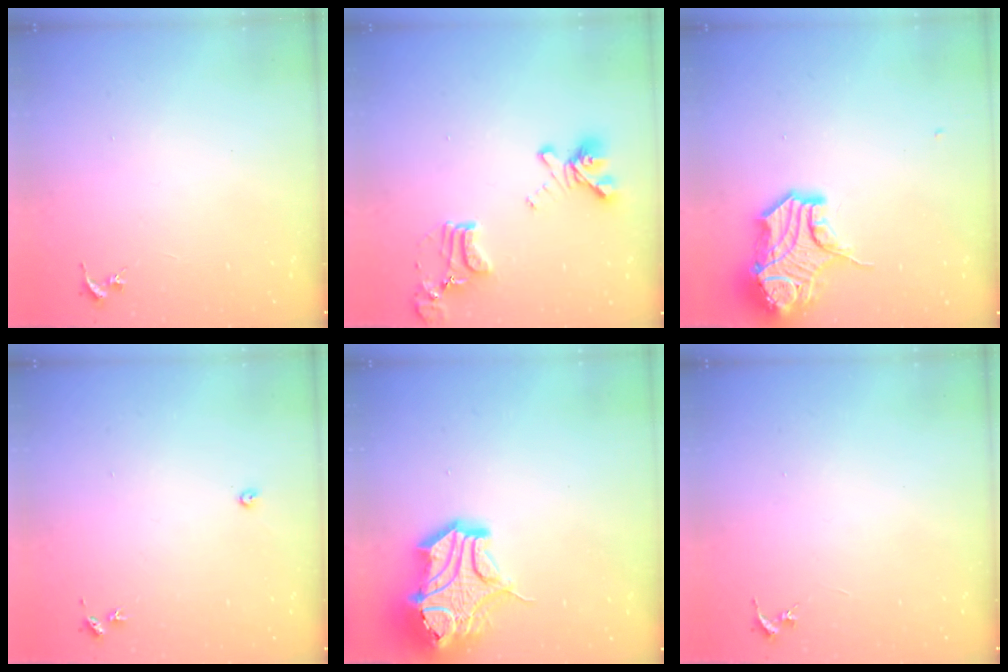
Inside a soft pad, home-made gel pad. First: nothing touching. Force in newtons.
{"total": 16.9, "press": 16.8, "slide": 1.2}
{"total": 15.8, "press": 15.6, "slide": 2.2}
{"total": 2.2, "press": 2.2, "slide": 0.3}
{"total": 19.2, "press": 19.0, "slide": 3.0}
{"total": 0.0}